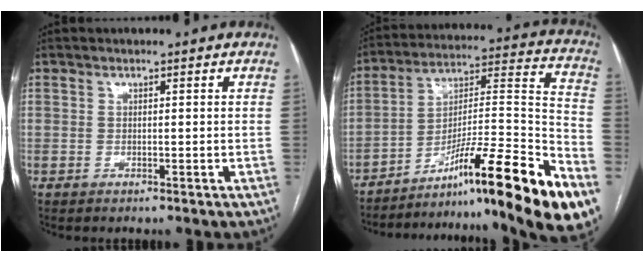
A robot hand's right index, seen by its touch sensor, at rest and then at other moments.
{"total": 25.4, "force": [-16.0, 0.8, 19.8], "torque": [-0.244, 0.020, -0.252]}